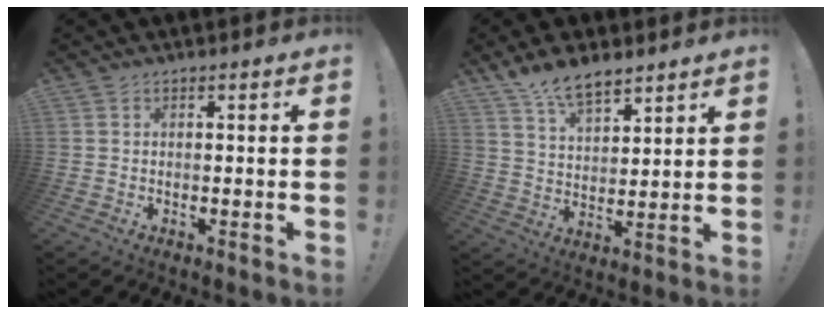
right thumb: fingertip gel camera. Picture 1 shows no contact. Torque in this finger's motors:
{"motor_torque": [0.04, 0.23, 0.69, 0.49, 0.22]}